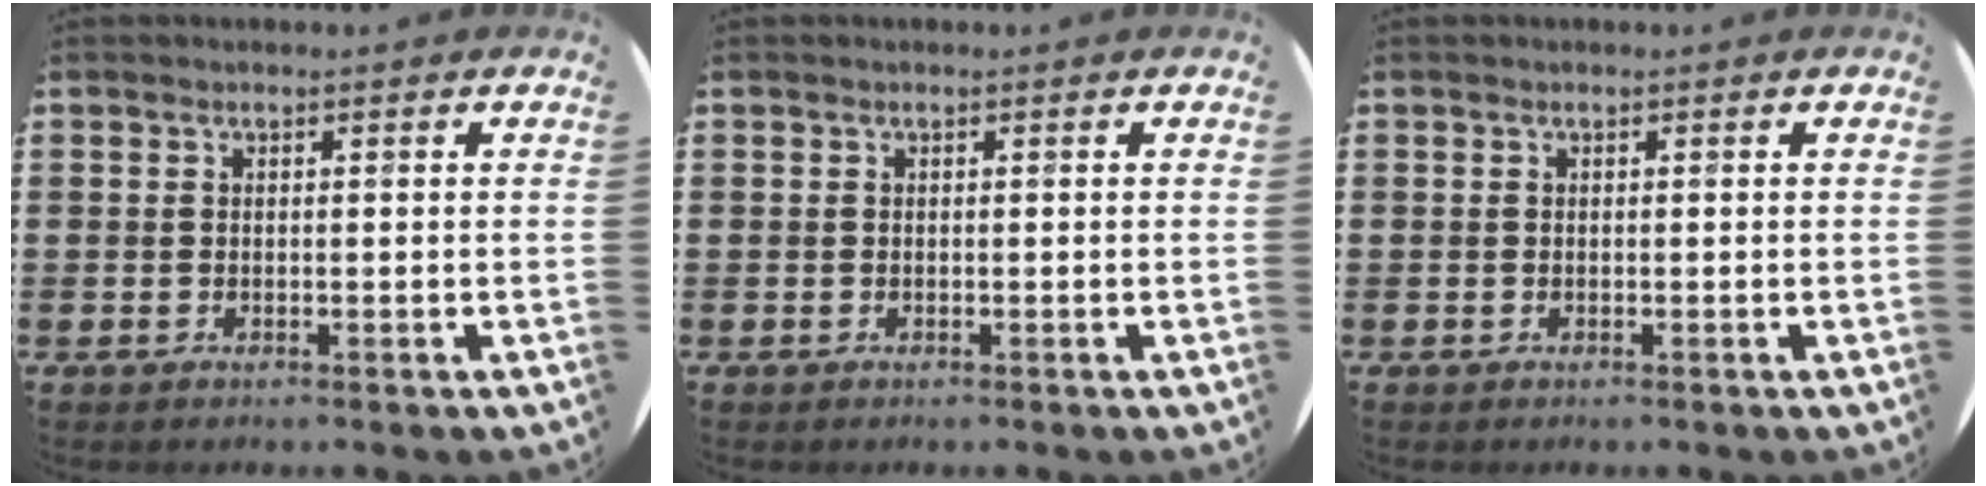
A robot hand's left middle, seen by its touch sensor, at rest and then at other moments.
{"total": 0.0}
{"total": 0.0}